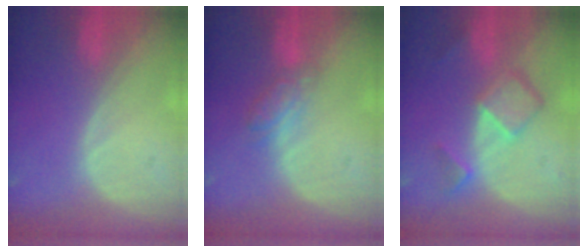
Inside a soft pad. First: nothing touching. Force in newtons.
{"total": 4.2, "press": 4.1, "slide": 0.7}
{"total": 6.9, "press": 5.9, "slide": 3.6}